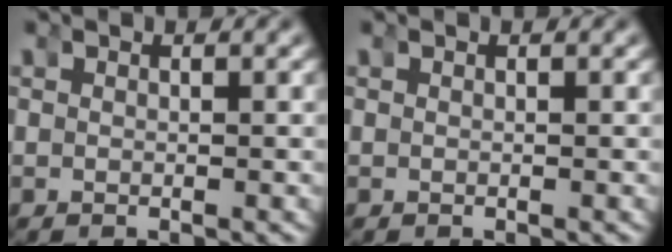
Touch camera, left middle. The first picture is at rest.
{"total": 0.0}